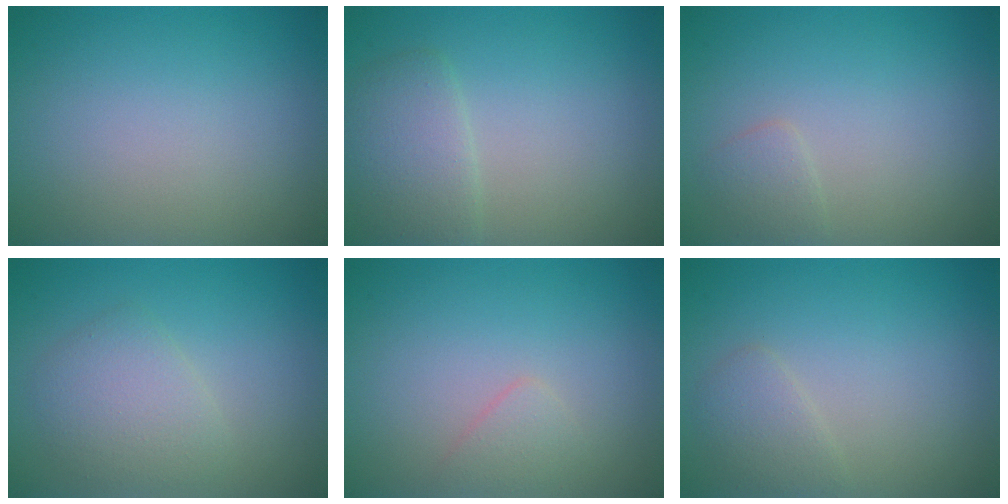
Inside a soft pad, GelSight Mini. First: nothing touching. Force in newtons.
{"total": 2.9, "press": 2.9, "slide": 0.1}
{"total": 1.2, "press": 1.2, "slide": 0.1}
{"total": 2.9, "press": 2.9, "slide": 0.0}
{"total": 1.2, "press": 1.2, "slide": 0.1}
{"total": 1.7, "press": 1.7, "slide": 0.0}